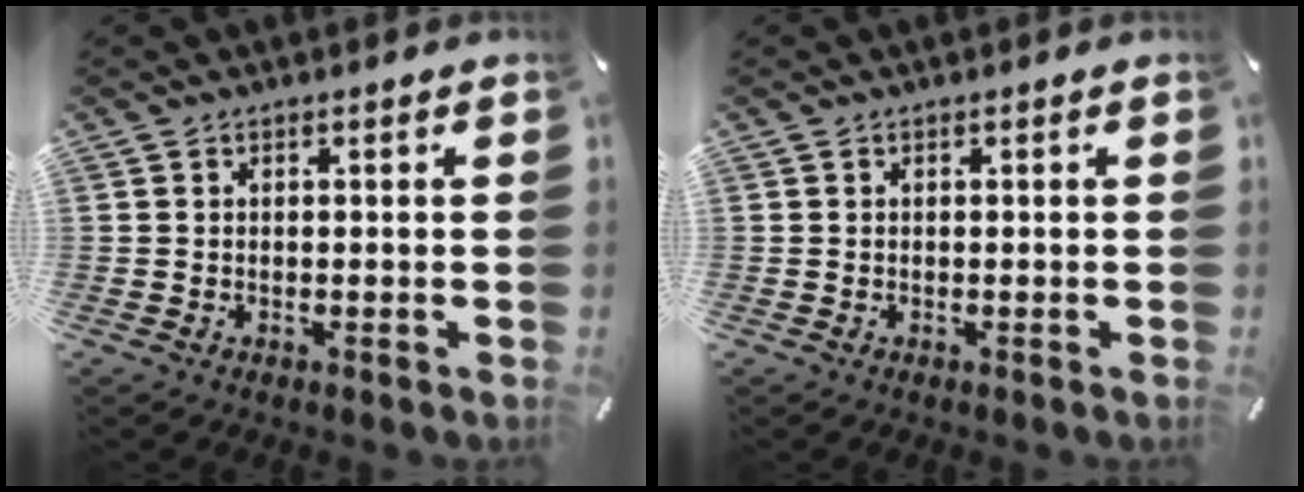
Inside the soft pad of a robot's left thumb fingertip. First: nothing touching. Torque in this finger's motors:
{"motor_torque": [0.00, 0.00, -0.01, 0.01, 0.00]}